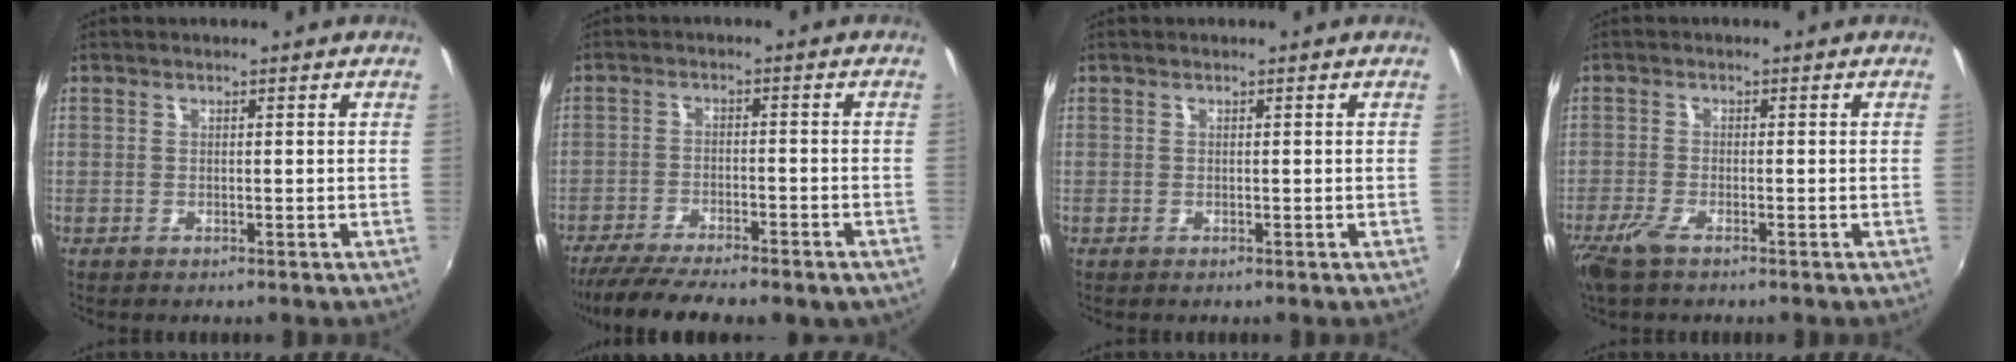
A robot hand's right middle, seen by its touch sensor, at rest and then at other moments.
{"total": 14.5, "force": [-11.6, 3.6, 8.0], "torque": [-0.160, -0.041, -0.175]}
{"total": 0.0}
{"total": 3.8, "force": [-2.7, 0.9, 2.6], "torque": [-0.066, -0.012, -0.055]}